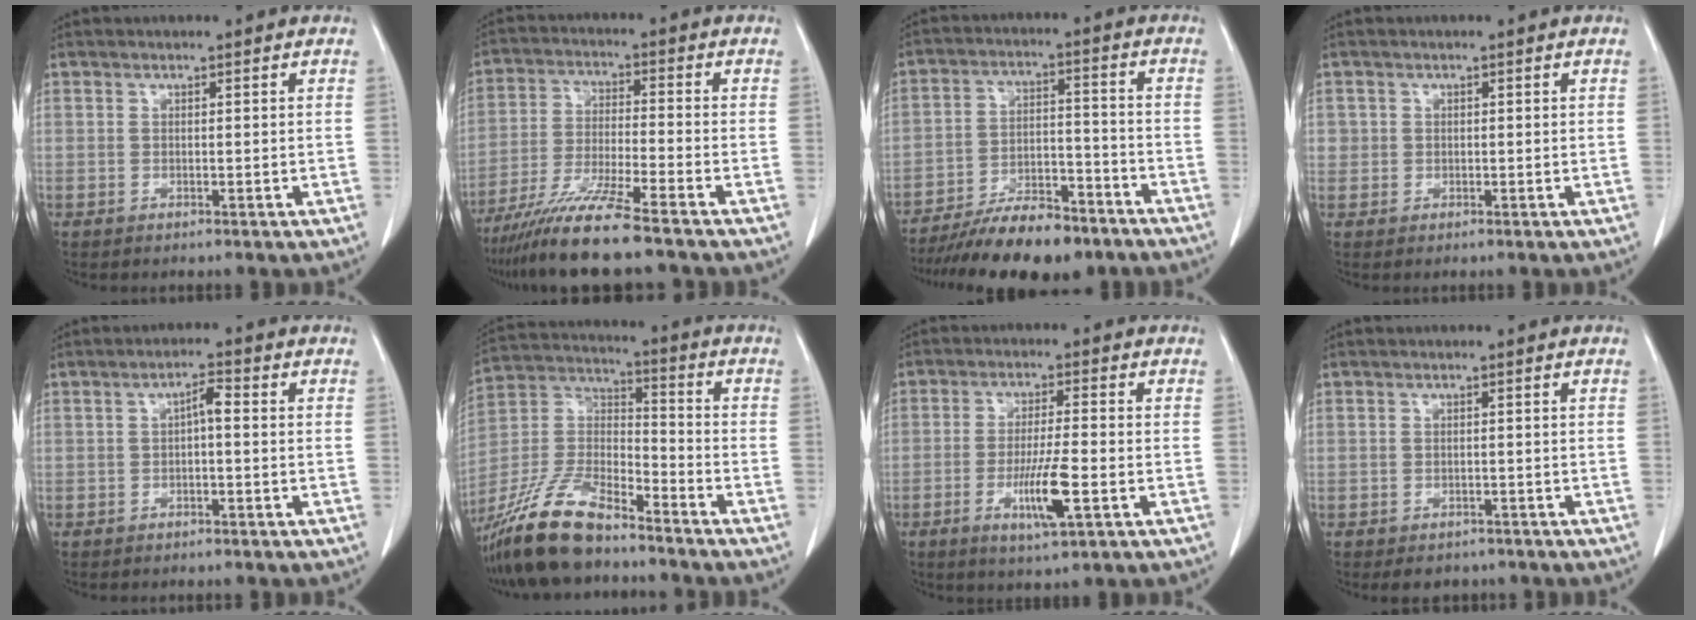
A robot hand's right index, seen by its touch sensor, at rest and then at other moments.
{"total": 11.1, "force": [-8.8, -0.8, 6.8], "torque": [-0.125, -0.032, -0.158]}
{"total": 13.4, "force": [-10.7, 4.0, 6.9], "torque": [-0.102, 0.008, -0.177]}
{"total": 1.4, "force": [0.3, 1.4, 0.2], "torque": [0.009, 0.003, 0.001]}
{"total": 2.5, "force": [-0.1, 0.6, 2.4], "torque": [-0.041, 0.010, -0.001]}
{"total": 16.1, "force": [-12.8, 4.2, 8.8], "torque": [-0.189, -0.004, -0.243]}
{"total": 7.8, "force": [-2.7, 0.5, 7.3], "torque": [-0.134, -0.015, -0.047]}
{"total": 3.2, "force": [-2.5, 2.0, 0.4], "torque": [-0.002, 0.004, -0.032]}